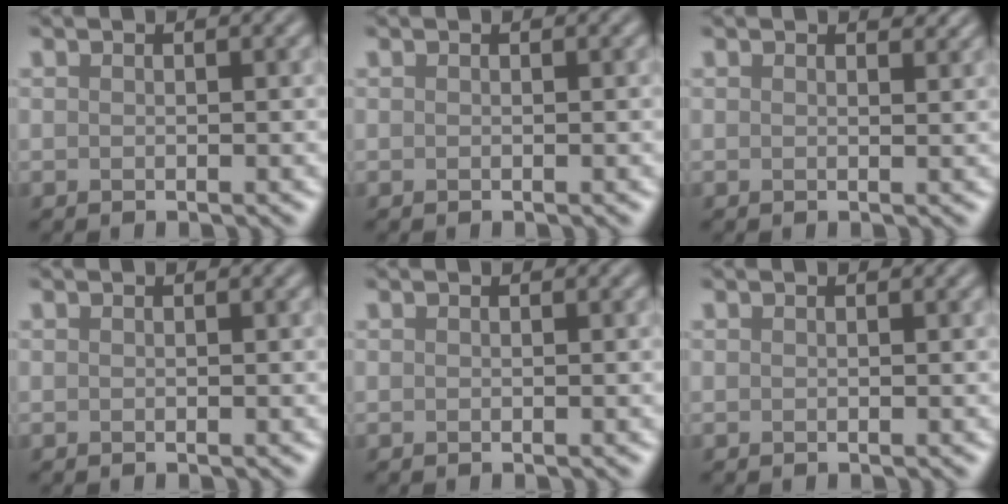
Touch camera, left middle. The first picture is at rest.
{"total": 0.0}
{"total": 0.8, "force": [0.8, 0.2, 0.3], "torque": [-0.004, -0.002, 0.013]}
{"total": 0.0}
{"total": 0.0}
{"total": 0.0}